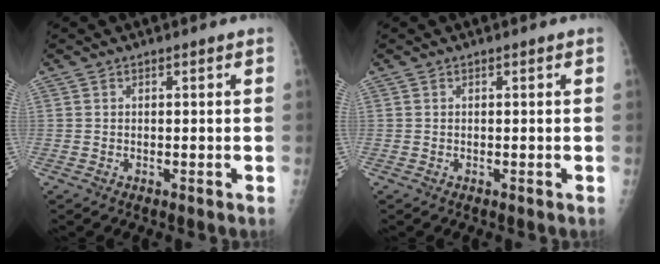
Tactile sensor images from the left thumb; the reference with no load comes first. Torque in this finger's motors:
{"motor_torque": [-0.04, -0.03, 0.00, 0.00, 0.00]}